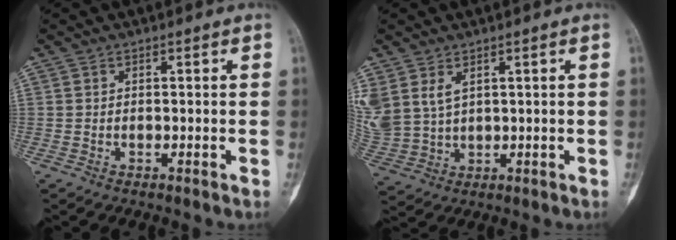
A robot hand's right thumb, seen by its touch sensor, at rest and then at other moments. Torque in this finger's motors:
{"motor_torque": [-0.33, 0.56, 0.58, 0.65, 0.07]}